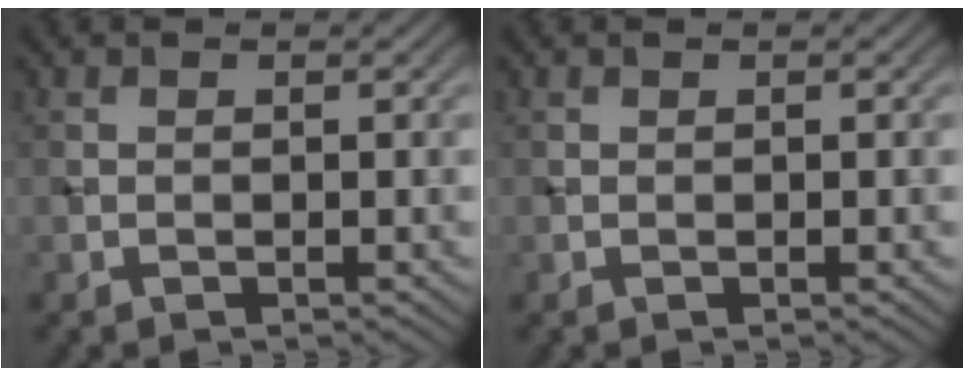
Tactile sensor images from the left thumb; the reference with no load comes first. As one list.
[{"total": 0.0}]